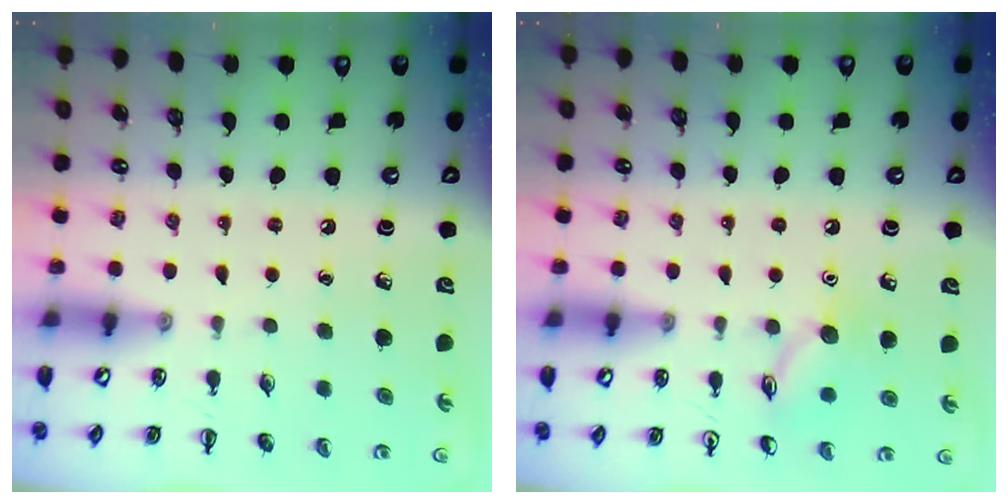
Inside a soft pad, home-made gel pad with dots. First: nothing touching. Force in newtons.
{"total": 9.2, "press": 9.2, "slide": 0.4}